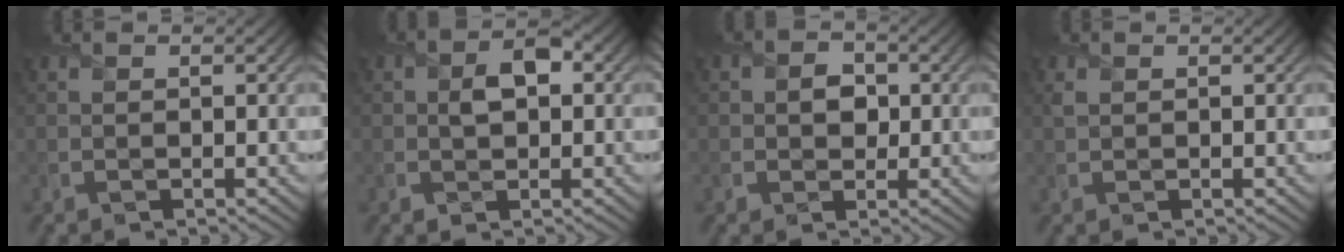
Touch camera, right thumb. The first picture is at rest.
{"total": 3.9, "force": [0.3, 2.6, 2.9], "torque": [-0.052, 0.002, 0.003]}
{"total": 3.3, "force": [0.3, 2.8, 1.7], "torque": [-0.024, -0.004, -0.004]}
{"total": 0.7, "force": [0.4, 0.5, 0.4], "torque": [-0.014, -0.001, 0.011]}